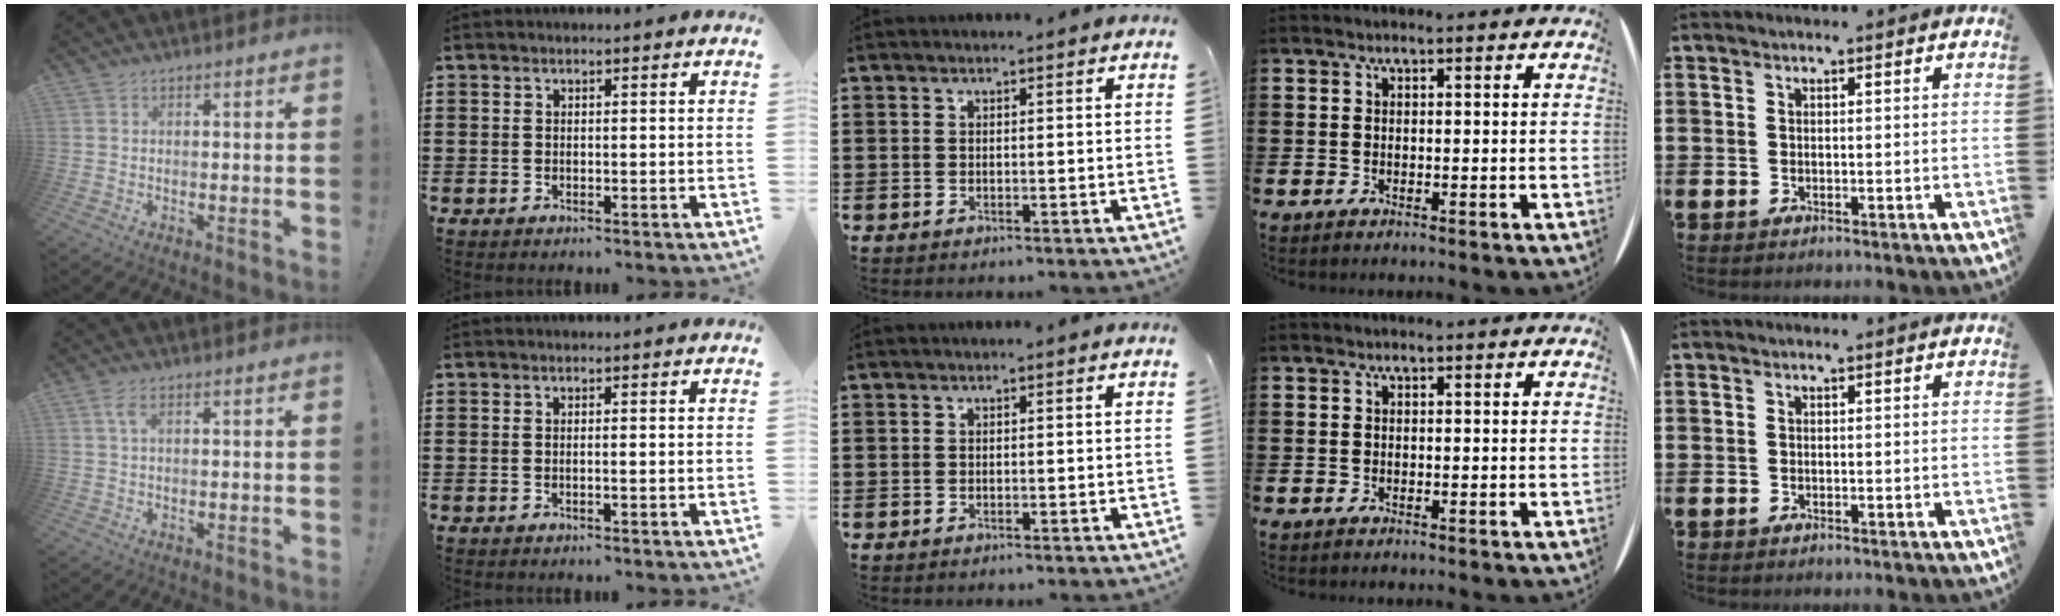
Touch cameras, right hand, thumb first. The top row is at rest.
{"thumb": {"total": 2.7, "force": [1.0, 0.9, 2.3], "torque": [-0.042, 0.000, 0.015]}, "index": {"total": 0.5, "force": [-0.2, -0.1, 0.4], "torque": [-0.007, -0.002, -0.004]}}